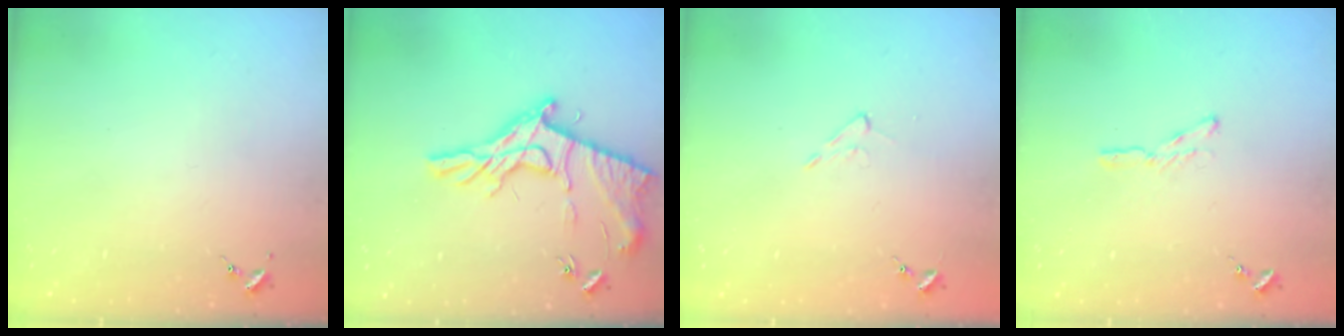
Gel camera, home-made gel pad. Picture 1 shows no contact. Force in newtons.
{"total": 17.4, "press": 17.3, "slide": 0.9}
{"total": 4.3, "press": 4.3, "slide": 0.7}
{"total": 4.3, "press": 4.2, "slide": 0.4}